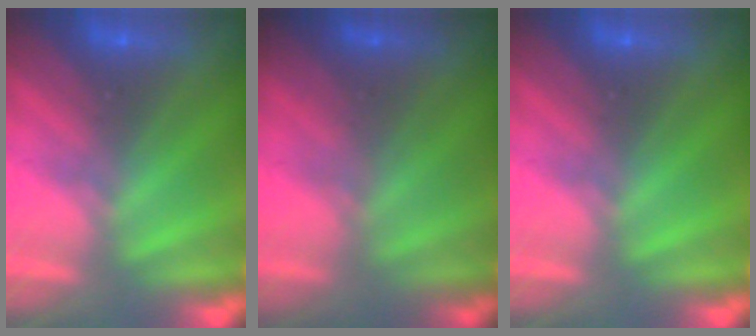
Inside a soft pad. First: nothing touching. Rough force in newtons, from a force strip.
{"total": 1.1}
{"total": 0.0}